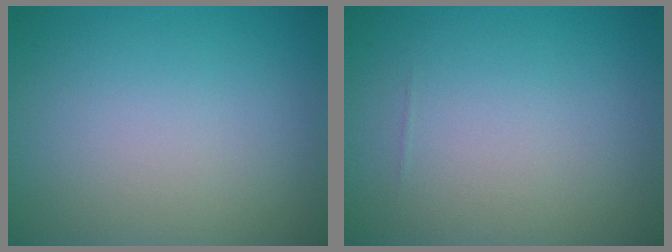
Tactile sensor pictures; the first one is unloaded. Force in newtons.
{"total": 0.0}